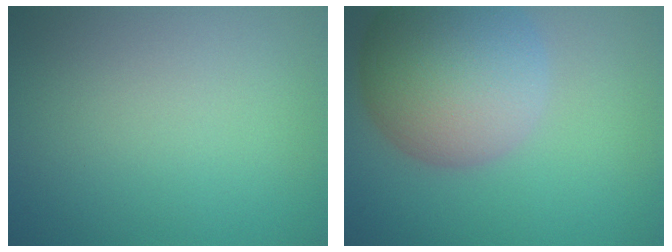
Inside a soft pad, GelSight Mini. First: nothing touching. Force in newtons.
{"total": 10.5, "press": 10.4, "slide": 0.7}